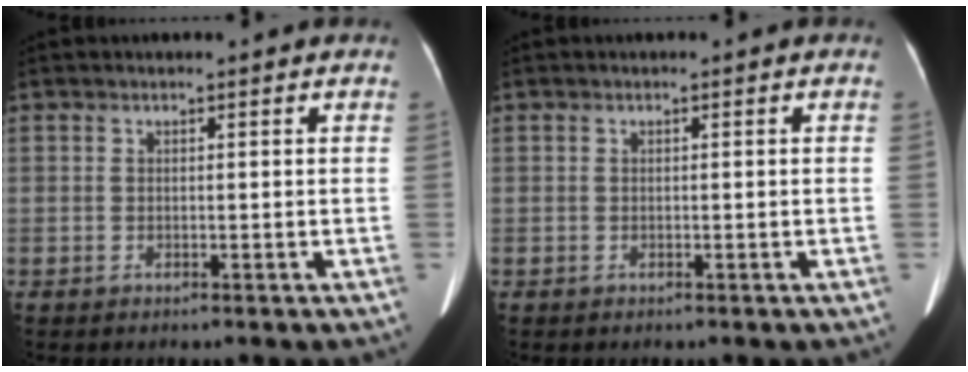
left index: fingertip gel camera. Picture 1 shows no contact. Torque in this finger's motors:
{"motor_torque": [0.00, 0.00, 0.00, 0.00]}